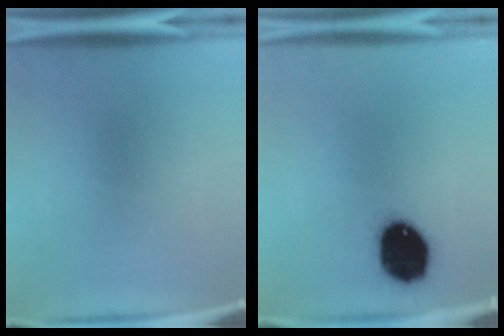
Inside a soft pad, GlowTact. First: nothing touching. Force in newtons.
{"total": 15.3}